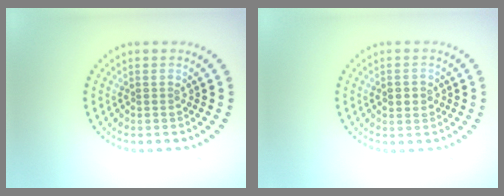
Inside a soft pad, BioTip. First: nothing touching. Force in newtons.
{"total": 1.6, "press": 1.6, "slide": 0.1}